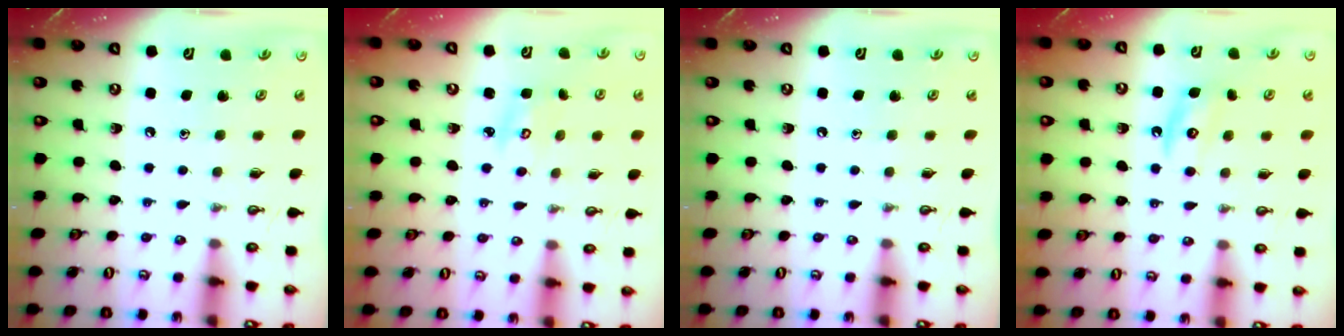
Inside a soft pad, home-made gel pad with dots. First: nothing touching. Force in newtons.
{"total": 2.9, "press": 2.9, "slide": 0.3}
{"total": 0.0}
{"total": 4.1, "press": 4.0, "slide": 0.6}